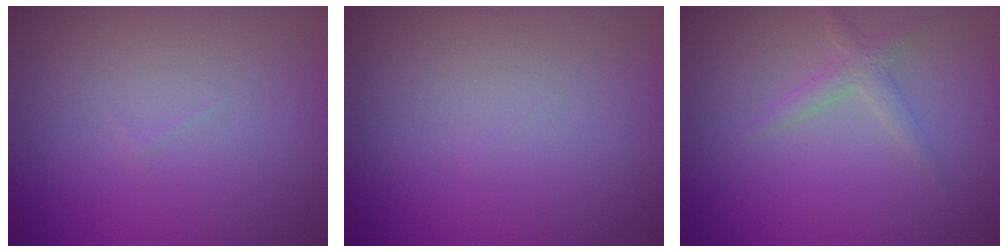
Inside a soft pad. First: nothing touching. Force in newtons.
{"total": 0.0}
{"total": 1.5, "press": 1.5, "slide": 0.0}